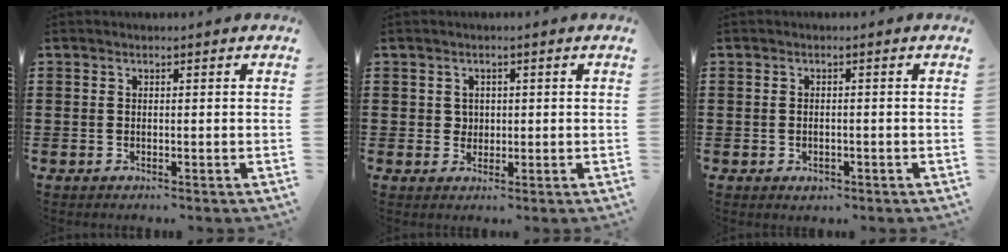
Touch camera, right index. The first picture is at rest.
{"total": 1.9, "force": [0.4, 1.8, 0.5], "torque": [-0.015, 0.010, 0.006]}
{"total": 1.1, "force": [-0.4, 0.8, 0.7], "torque": [-0.016, 0.002, -0.009]}